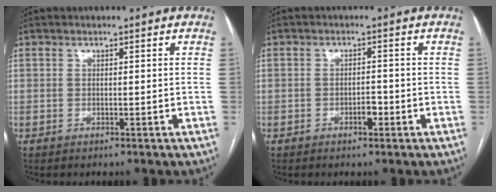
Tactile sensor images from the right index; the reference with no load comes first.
{"total": 1.9, "force": [-1.0, 0.9, 1.4], "torque": [-0.020, 0.005, -0.013]}